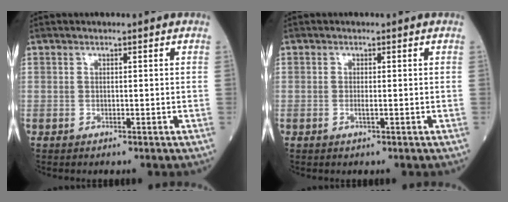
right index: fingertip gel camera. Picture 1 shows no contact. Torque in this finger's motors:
{"motor_torque": [-0.20, 0.05, -0.03, -0.01]}